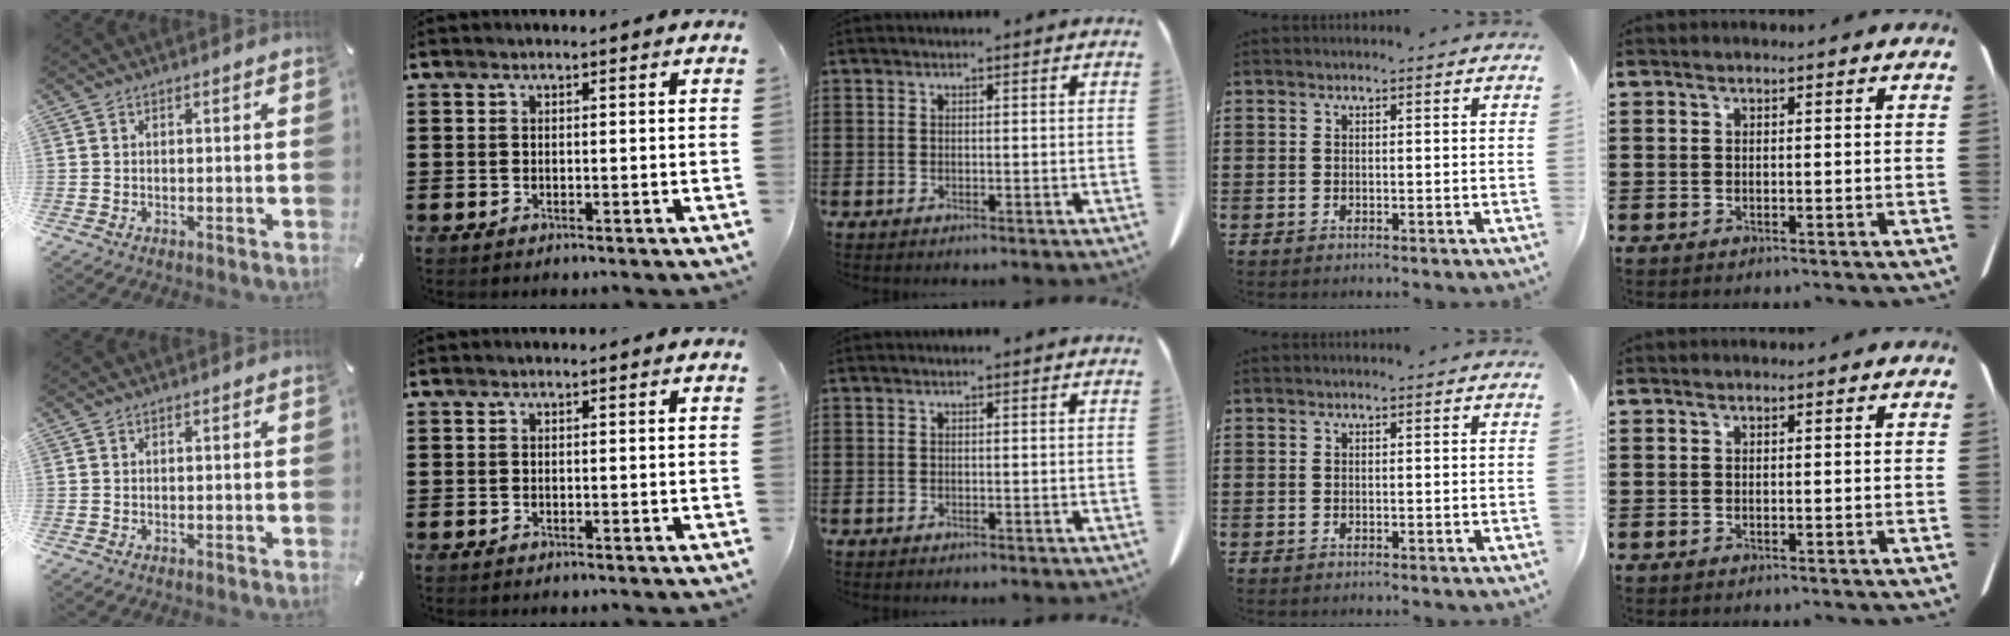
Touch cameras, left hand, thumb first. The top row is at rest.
{}